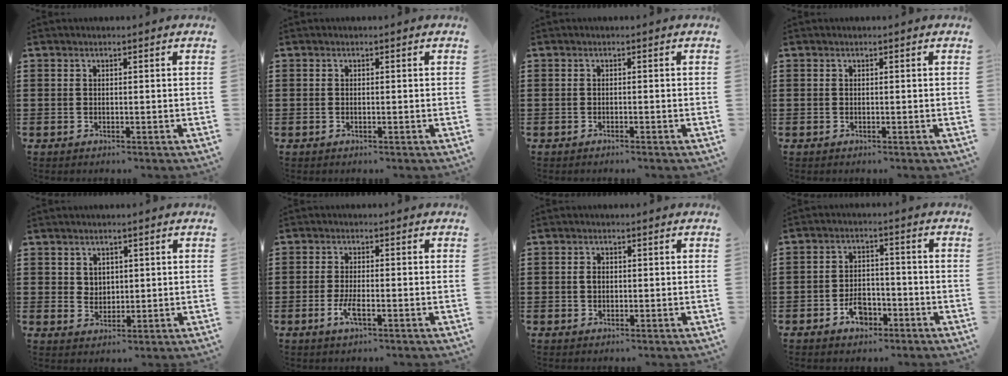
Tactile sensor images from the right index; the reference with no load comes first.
{"total": 0.0}
{"total": 0.7, "force": [-0.6, -0.2, 0.1], "torque": [-0.004, -0.003, -0.012]}
{"total": 0.0}
{"total": 2.5, "force": [1.5, 1.9, 0.3], "torque": [-0.014, 0.010, 0.027]}
{"total": 3.2, "force": [-1.3, 0.7, 2.9], "torque": [-0.061, -0.006, -0.027]}
{"total": 1.4, "force": [0.0, 0.9, 1.0], "torque": [-0.022, 0.006, -0.001]}
{"total": 4.5, "force": [-2.6, 2.6, 2.5], "torque": [-0.042, 0.000, -0.050]}